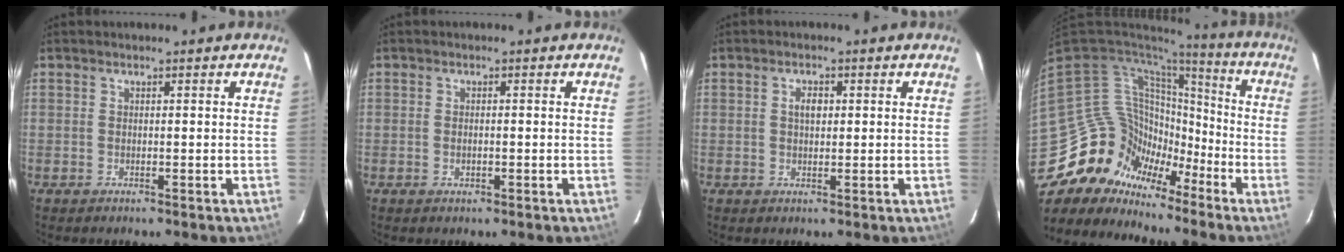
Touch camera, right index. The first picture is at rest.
{"total": 1.3, "force": [-0.4, 0.7, 1.0], "torque": [-0.020, 0.001, -0.007]}
{"total": 2.3, "force": [0.5, 1.4, 1.7], "torque": [-0.029, 0.006, 0.007]}
{"total": 15.3, "force": [-11.1, 10.3, 2.1], "torque": [-0.056, 0.038, -0.199]}